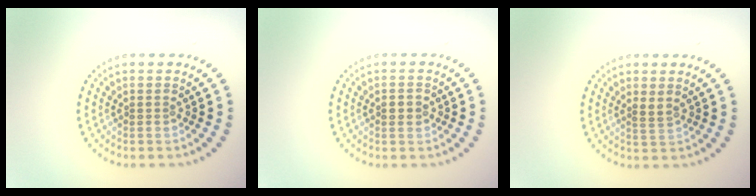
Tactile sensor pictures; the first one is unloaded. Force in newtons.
{"total": 1.1, "press": 1.1, "slide": 0.1}
{"total": 1.0, "press": 0.8, "slide": 0.5}